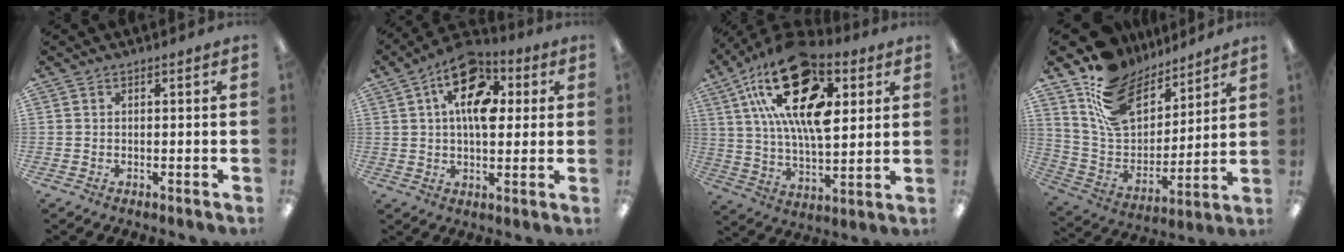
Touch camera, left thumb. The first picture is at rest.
{"total": 15.5, "force": [6.0, 8.9, 11.1], "torque": [-0.171, -0.010, 0.108]}
{"total": 25.3, "force": [12.1, 12.7, 18.2], "torque": [-0.327, -0.053, 0.204]}
{"total": 17.9, "force": [12.2, 10.3, 8.2], "torque": [-0.168, -0.073, 0.227]}